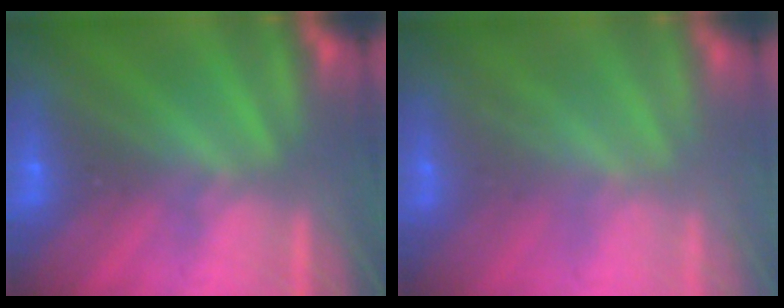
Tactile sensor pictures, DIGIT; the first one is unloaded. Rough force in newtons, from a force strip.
{"total": 2.1}